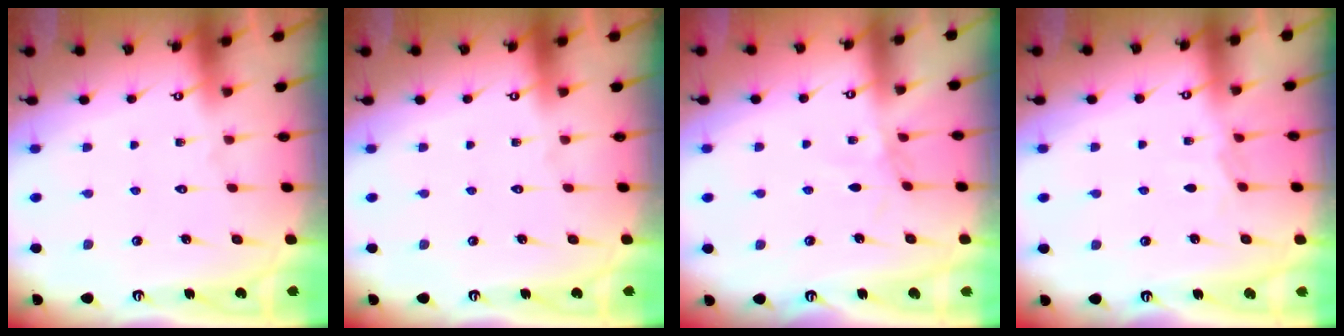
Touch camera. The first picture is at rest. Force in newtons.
{"total": 0.0}
{"total": 1.6, "press": 1.6, "slide": 0.3}
{"total": 3.5, "press": 3.5, "slide": 0.6}